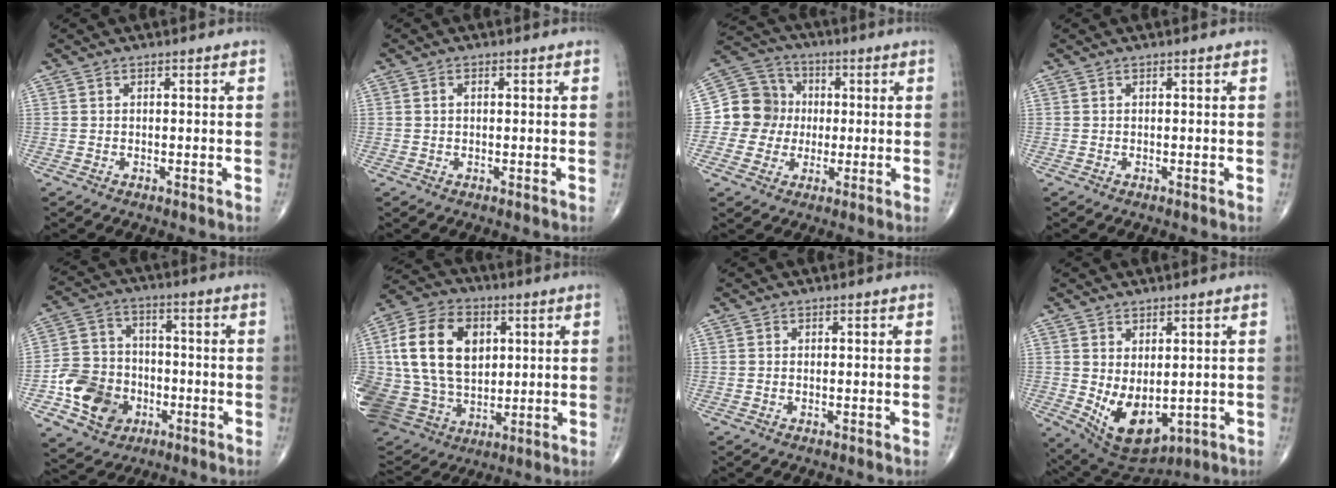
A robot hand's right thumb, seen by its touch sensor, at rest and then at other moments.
{"total": 0.9, "force": [0.1, 0.5, 0.7], "torque": [-0.014, 0.004, 0.002]}
{"total": 10.6, "force": [-0.2, 10.1, 3.2], "torque": [-0.025, 0.026, -0.010]}
{"total": 0.0}
{"total": 13.0, "force": [-4.5, 10.6, 6.1], "torque": [-0.078, 0.023, -0.077]}
{"total": 25.3, "force": [4.6, 18.4, 16.7], "torque": [-0.334, 0.010, 0.099]}
{"total": 0.0}
{"total": 10.4, "force": [-0.9, 6.0, 8.4], "torque": [-0.127, -0.012, 0.016]}